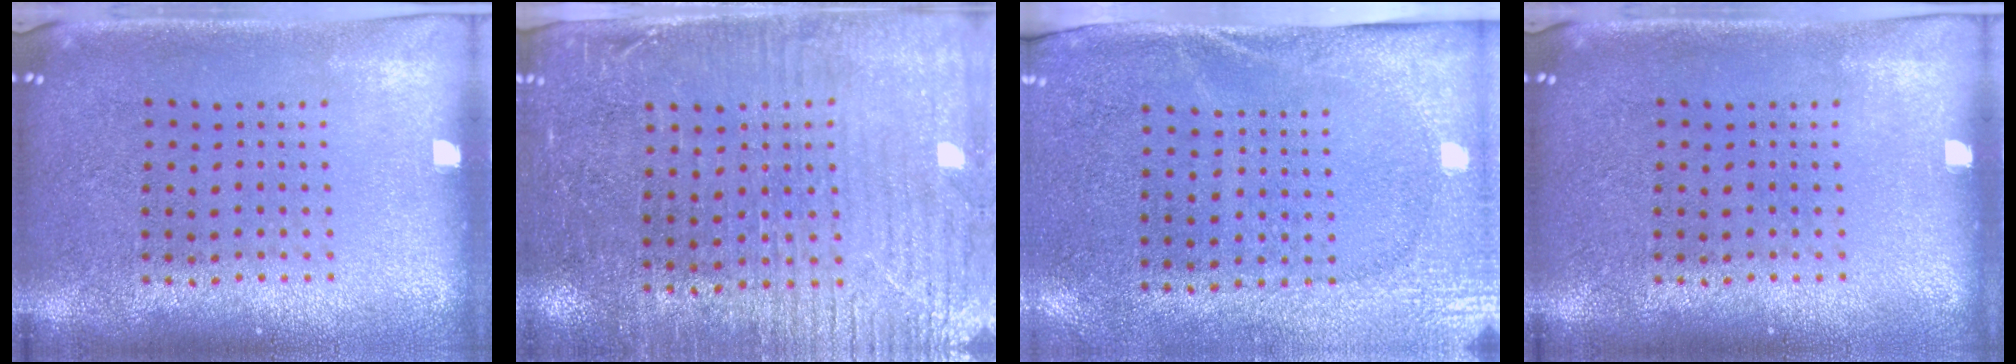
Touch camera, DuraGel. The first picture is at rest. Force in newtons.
{"total": 3.5, "press": 3.0, "slide": 1.7}
{"total": 2.7, "press": 2.2, "slide": 1.5}
{"total": 0.0}